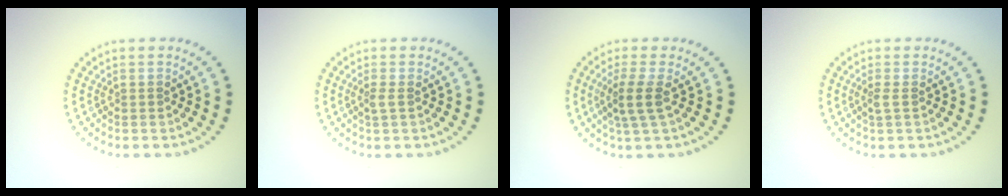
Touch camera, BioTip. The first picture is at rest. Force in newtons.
{"total": 0.9, "press": 0.7, "slide": 0.6}
{"total": 2.6, "press": 2.0, "slide": 1.6}
{"total": 0.9, "press": 0.7, "slide": 0.6}